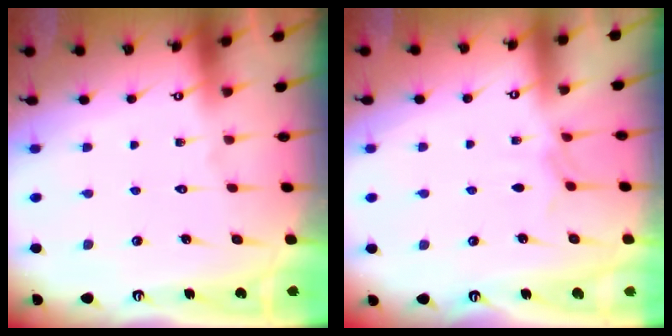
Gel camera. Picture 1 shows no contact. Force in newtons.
{"total": 3.5, "press": 3.5, "slide": 0.5}